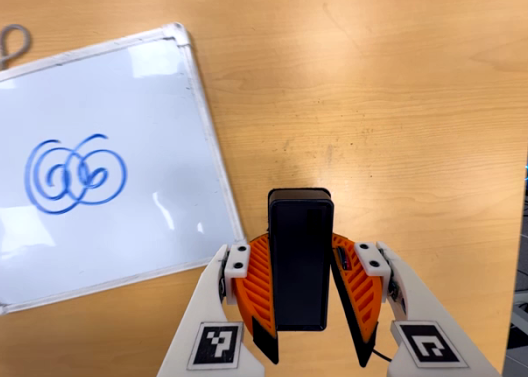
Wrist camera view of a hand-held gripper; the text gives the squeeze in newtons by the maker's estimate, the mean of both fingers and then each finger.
{"total": 5.0, "left": 4.3, "right": 5.6}